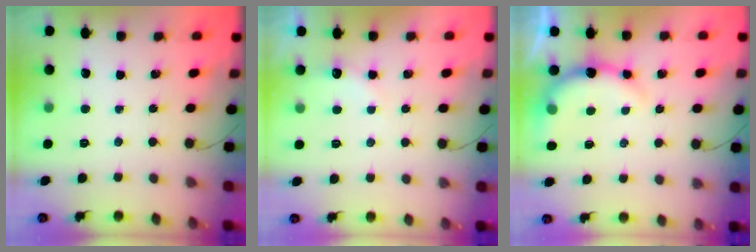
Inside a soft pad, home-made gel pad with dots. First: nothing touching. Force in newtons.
{"total": 6.1, "press": 6.0, "slide": 1.3}
{"total": 8.1, "press": 8.0, "slide": 1.4}